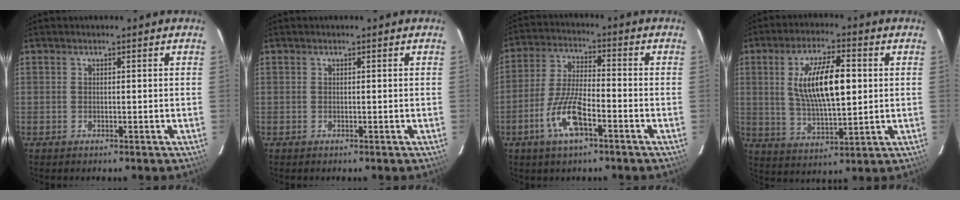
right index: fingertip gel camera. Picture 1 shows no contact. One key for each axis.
{"total": 0.0}
{"total": 9.9, "fx": -5.0, "fy": 2.8, "fz": 8.1, "tx": -0.171, "ty": -0.003, "tz": -0.096}
{"total": 13.5, "fx": 2.3, "fy": 4.6, "fz": 12.5, "tx": -0.229, "ty": 0.004, "tz": 0.046}